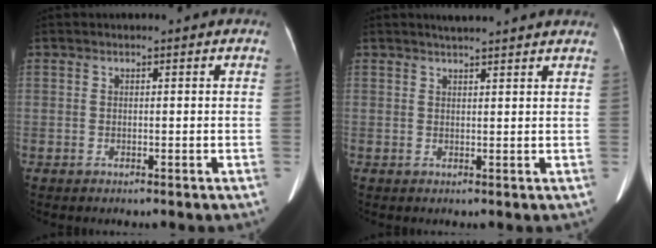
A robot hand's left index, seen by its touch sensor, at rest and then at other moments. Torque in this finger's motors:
{"motor_torque": [0.05, -2.09, -0.02, 0.00]}